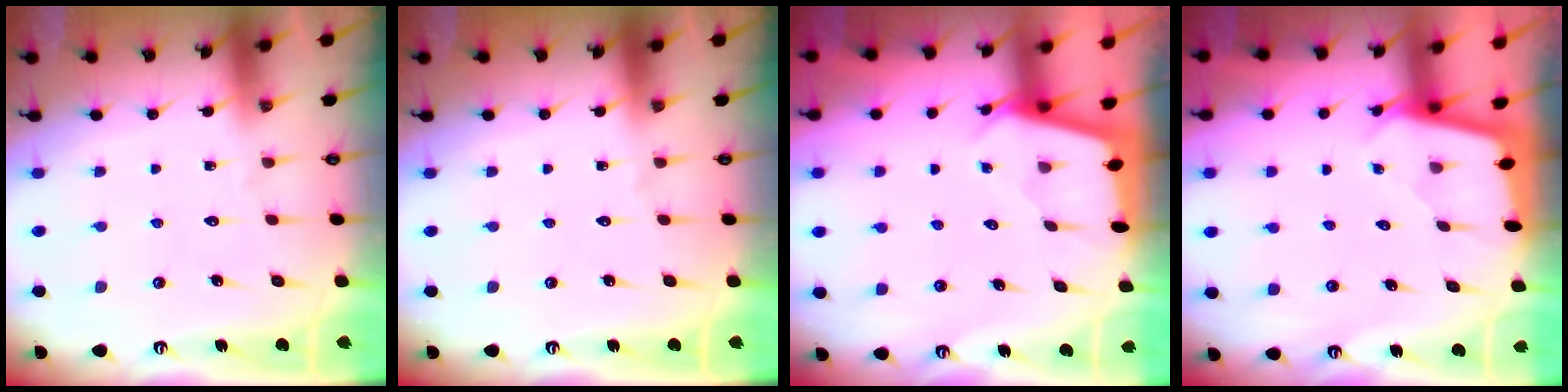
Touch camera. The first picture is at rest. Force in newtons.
{"total": 0.0}
{"total": 2.4, "press": 2.4, "slide": 0.3}
{"total": 1.8, "press": 1.8, "slide": 0.2}